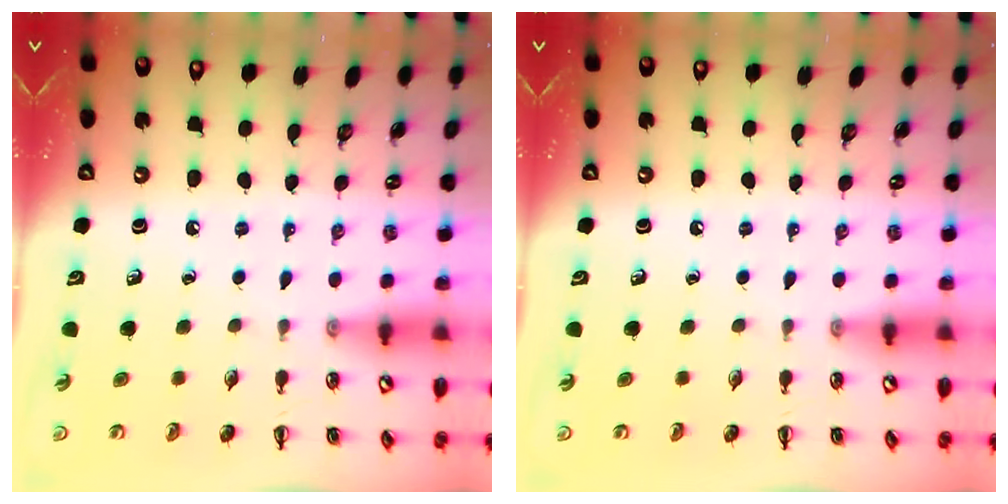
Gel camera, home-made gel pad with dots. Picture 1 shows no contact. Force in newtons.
{"total": 0.0}